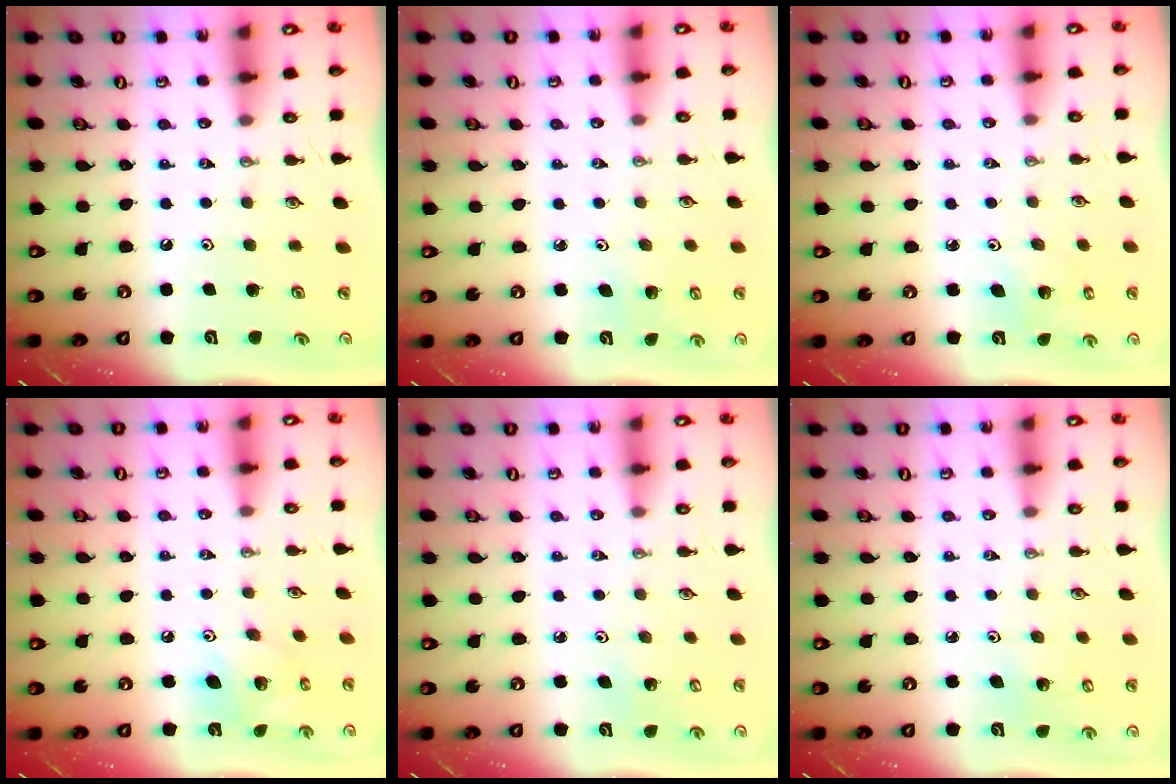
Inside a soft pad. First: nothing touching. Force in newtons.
{"total": 2.3, "press": 2.3, "slide": 0.2}
{"total": 3.5, "press": 3.5, "slide": 0.2}
{"total": 9.7, "press": 9.7, "slide": 0.4}
{"total": 2.9, "press": 2.9, "slide": 0.2}
{"total": 2.7, "press": 2.6, "slide": 1.0}